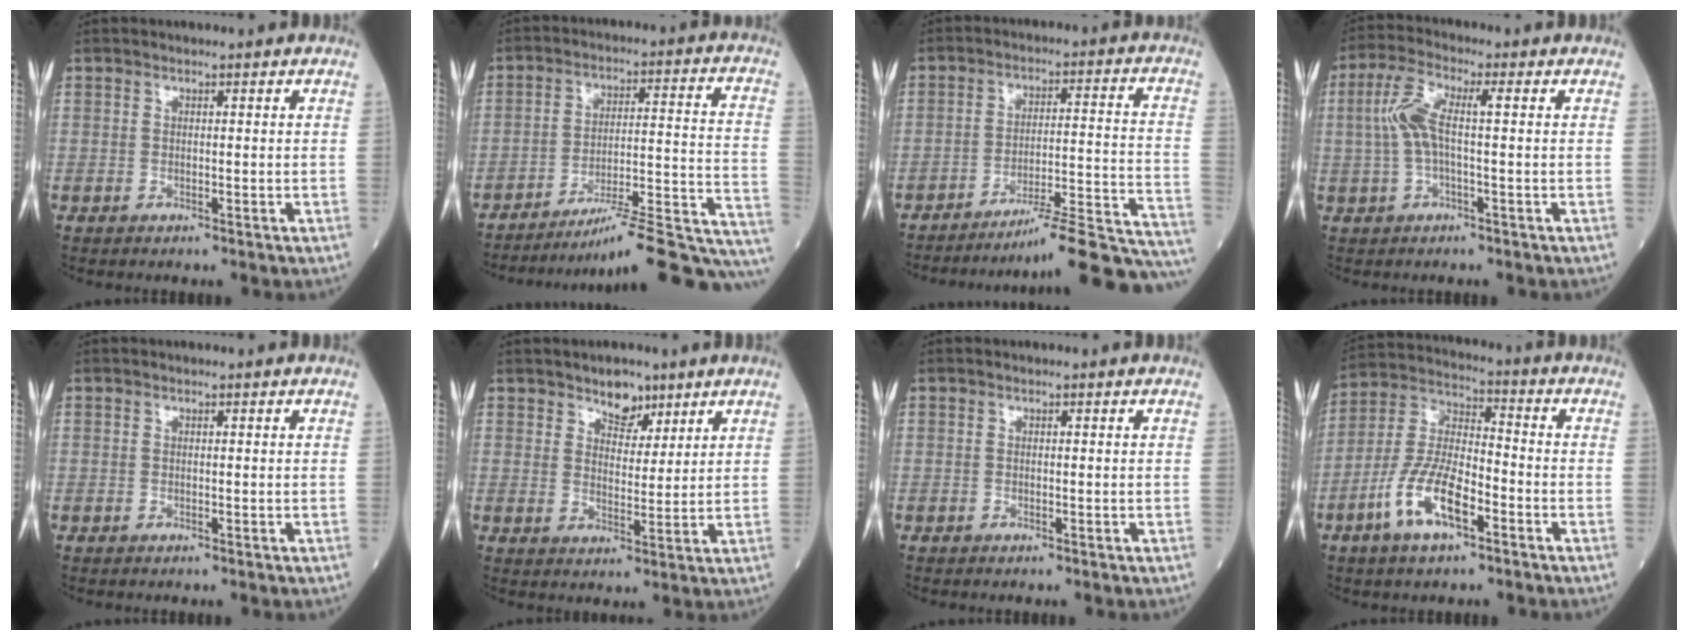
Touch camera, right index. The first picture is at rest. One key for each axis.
{"total": 19.9, "fx": -17.1, "fy": 0.2, "fz": 10.1, "tx": -0.075, "ty": 0.026, "tz": -0.242}
{"total": 19.5, "fx": -18.0, "fy": -1.1, "fz": 7.2, "tx": -0.044, "ty": 0.014, "tz": -0.247}
{"total": 6.2, "fx": 0.5, "fy": 1.5, "fz": 6.0, "tx": -0.141, "ty": 0.026, "tz": 0.008}
{"total": 0.0}
{"total": 4.8, "fx": 3.5, "fy": 2.4, "fz": 2.2, "tx": -0.029, "ty": 0.001, "tz": 0.059}
{"total": 0.0}
{"total": 11.5, "fx": -5.3, "fy": 3.8, "fz": 9.5, "tx": -0.202, "ty": 0.003, "tz": -0.103}